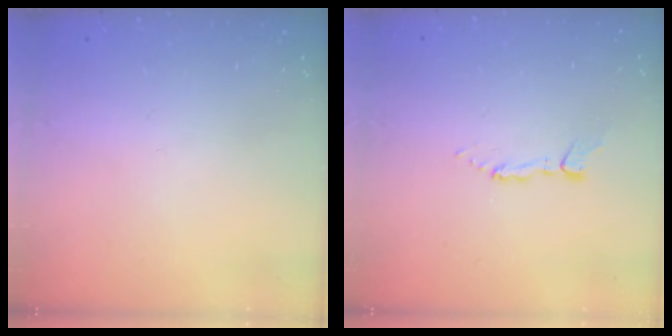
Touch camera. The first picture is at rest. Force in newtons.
{"total": 3.3, "press": 3.2, "slide": 0.2}